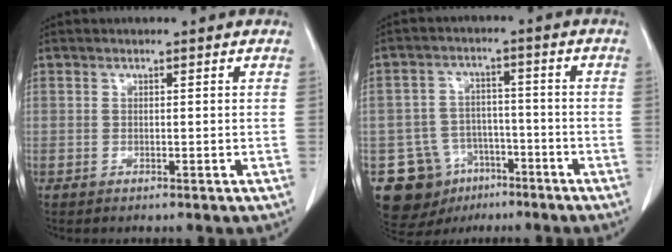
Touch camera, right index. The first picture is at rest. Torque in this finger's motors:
{"motor_torque": [-0.54, -0.31, -0.71, -0.21]}